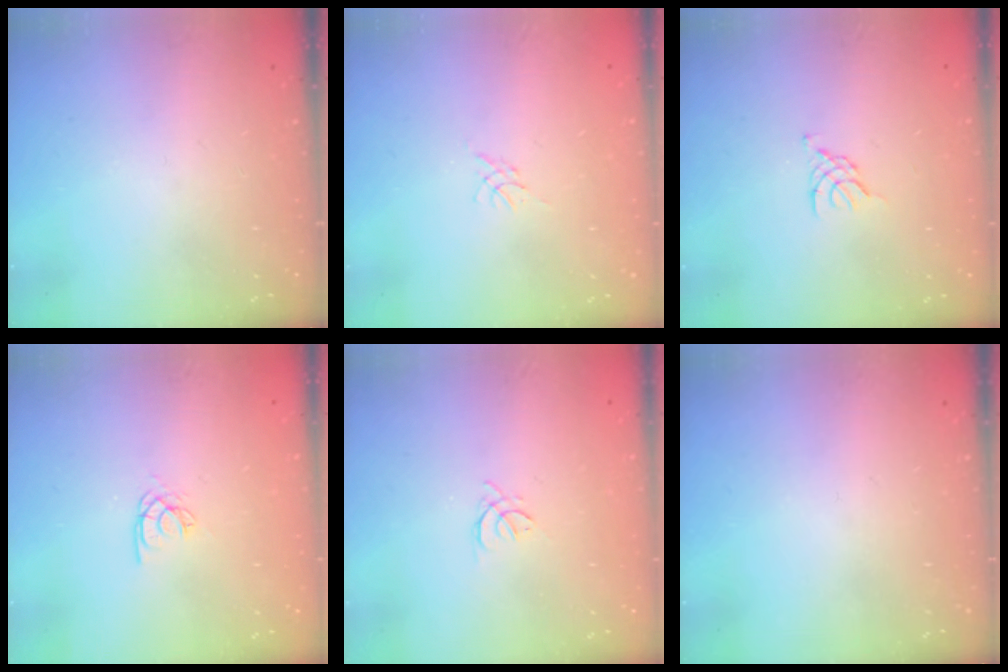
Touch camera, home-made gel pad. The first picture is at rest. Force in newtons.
{"total": 0.0}
{"total": 3.2, "press": 3.1, "slide": 0.7}
{"total": 2.6, "press": 2.6, "slide": 0.1}
{"total": 1.5, "press": 1.4, "slide": 0.6}
{"total": 0.0}